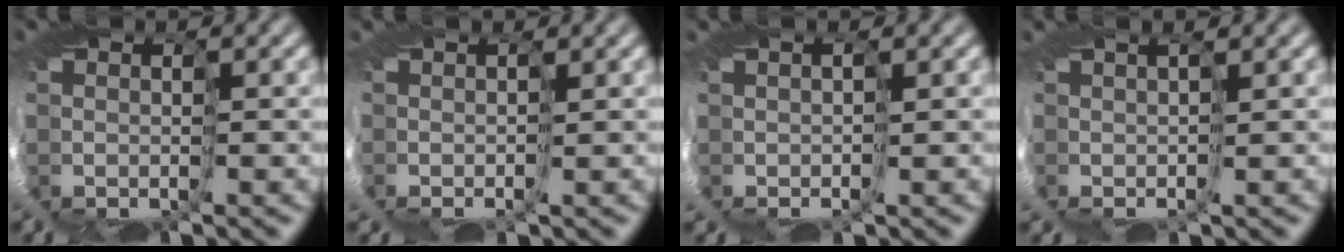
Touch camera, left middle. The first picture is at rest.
{"total": 1.3, "force": [1.1, -0.5, -0.4], "torque": [0.007, 0.010, 0.005]}
{"total": 1.4, "force": [0.5, -1.1, -0.7], "torque": [0.023, 0.015, 0.001]}
{"total": 2.5, "force": [1.1, -2.1, -0.8], "torque": [0.024, 0.018, 0.000]}